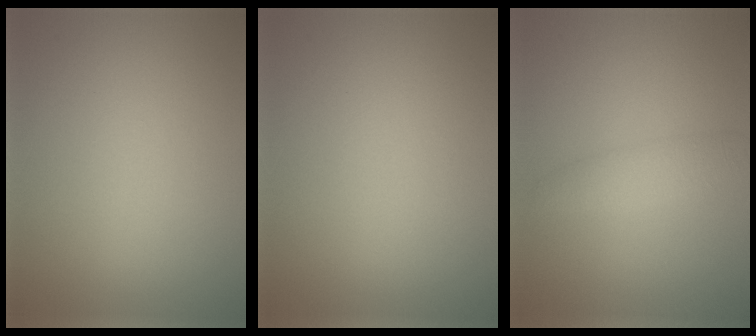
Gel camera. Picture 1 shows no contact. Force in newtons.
{"total": 0.0}
{"total": 2.0, "press": 2.0, "slide": 0.1}